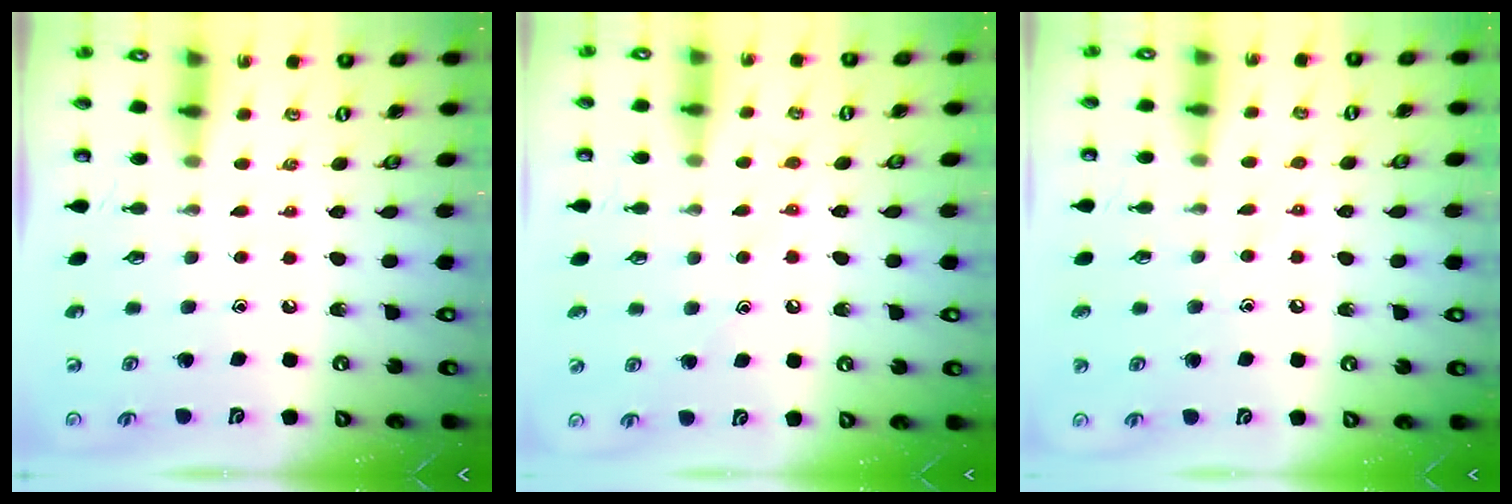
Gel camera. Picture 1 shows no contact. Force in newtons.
{"total": 5.9, "press": 5.9, "slide": 0.4}
{"total": 7.1, "press": 7.1, "slide": 0.8}